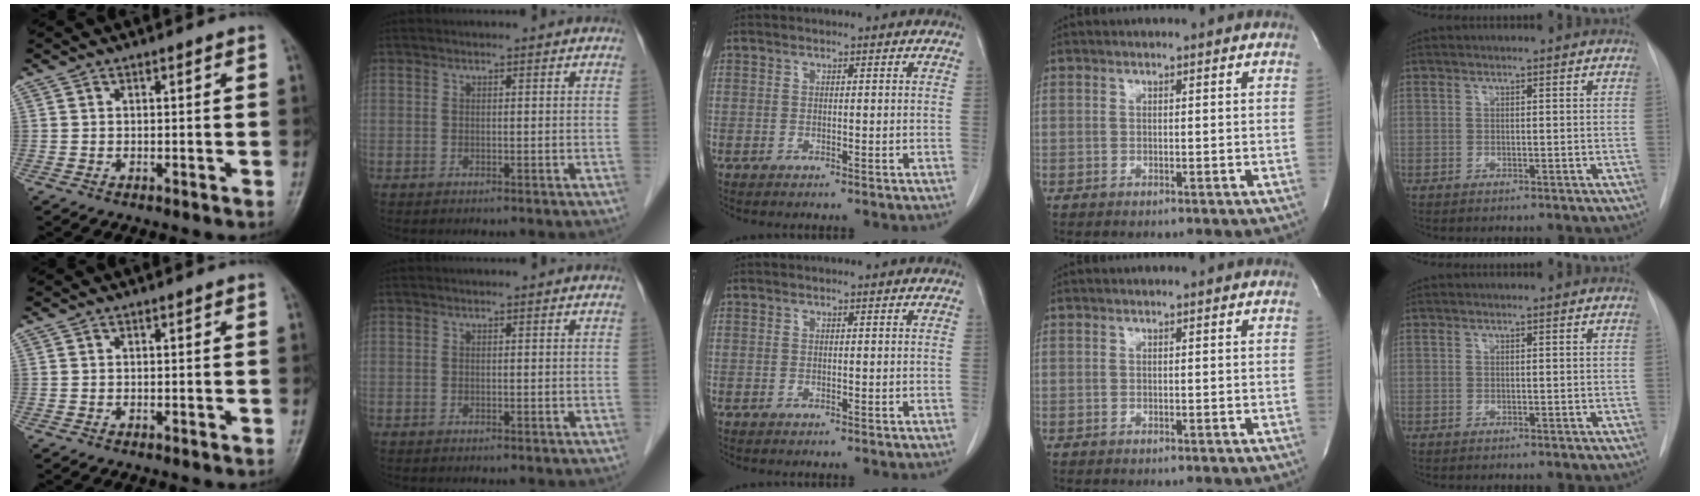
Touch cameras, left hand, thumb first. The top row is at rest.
{}